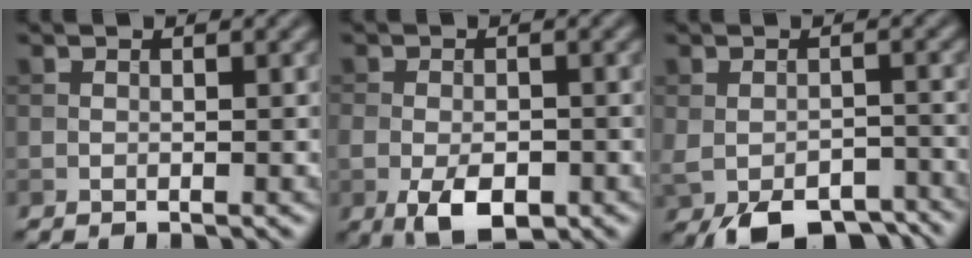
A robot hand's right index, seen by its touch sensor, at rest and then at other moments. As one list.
[{"total": 5.3, "force": [-2.2, 2.9, 3.9], "torque": [-0.071, -0.010, -0.039]}, {"total": 6.9, "force": [-4.9, 2.9, 3.8], "torque": [-0.054, -0.018, -0.072]}]